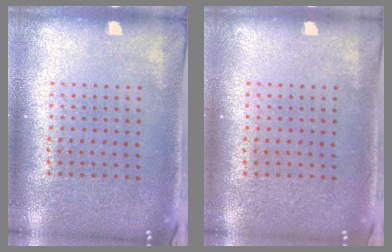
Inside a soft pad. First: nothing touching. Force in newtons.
{"total": 0.0}